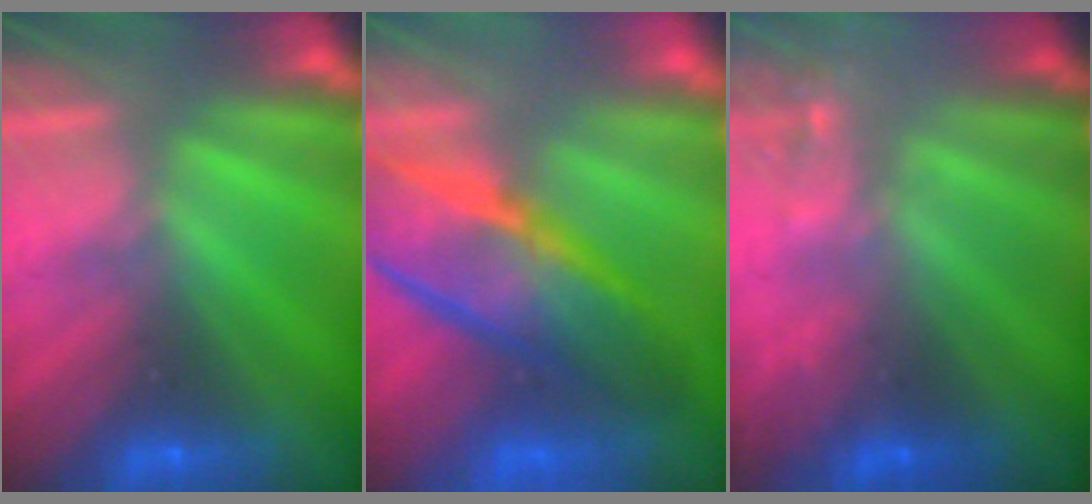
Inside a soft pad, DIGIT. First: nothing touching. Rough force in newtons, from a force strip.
{"total": 6.9}
{"total": 2.2}